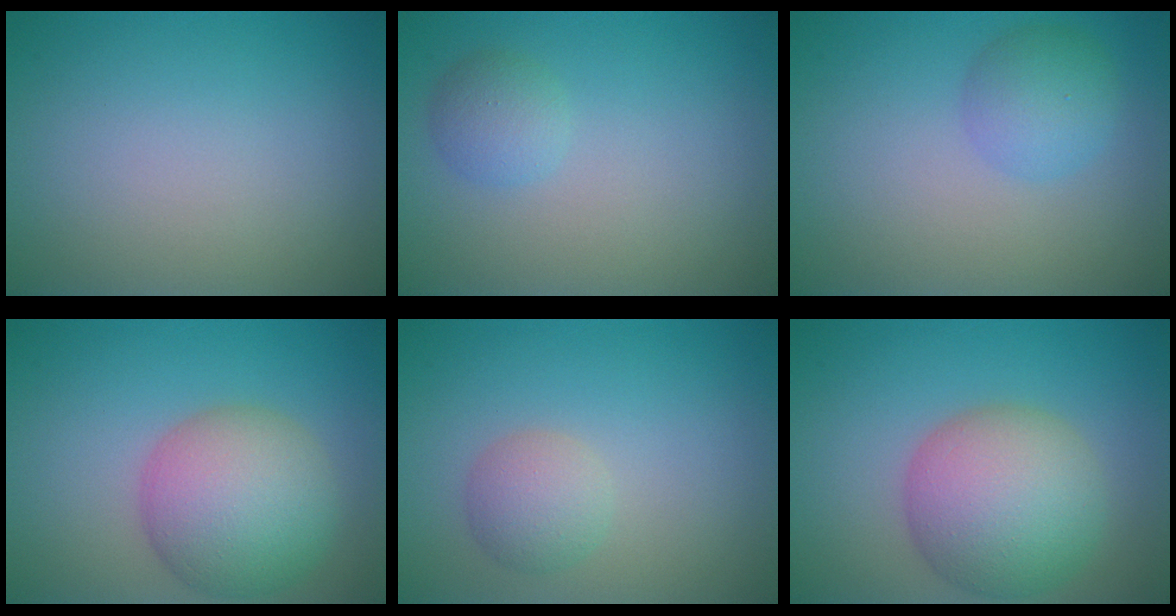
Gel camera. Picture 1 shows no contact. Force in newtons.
{"total": 1.8, "press": 1.8, "slide": 0.1}
{"total": 2.9, "press": 2.9, "slide": 0.1}
{"total": 7.6, "press": 7.6, "slide": 0.4}
{"total": 2.4, "press": 2.4, "slide": 0.1}
{"total": 8.0, "press": 8.0, "slide": 0.4}